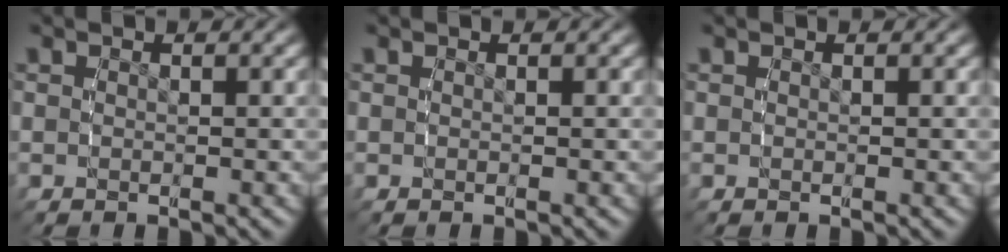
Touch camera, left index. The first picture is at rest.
{"total": 0.0}
{"total": 0.0}